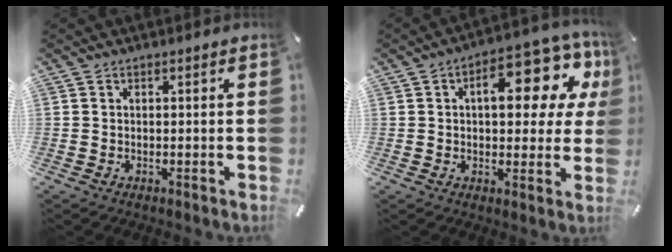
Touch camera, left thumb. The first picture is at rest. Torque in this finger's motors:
{"motor_torque": [2.15, 2.87, 1.12, -1.16, 0.42]}